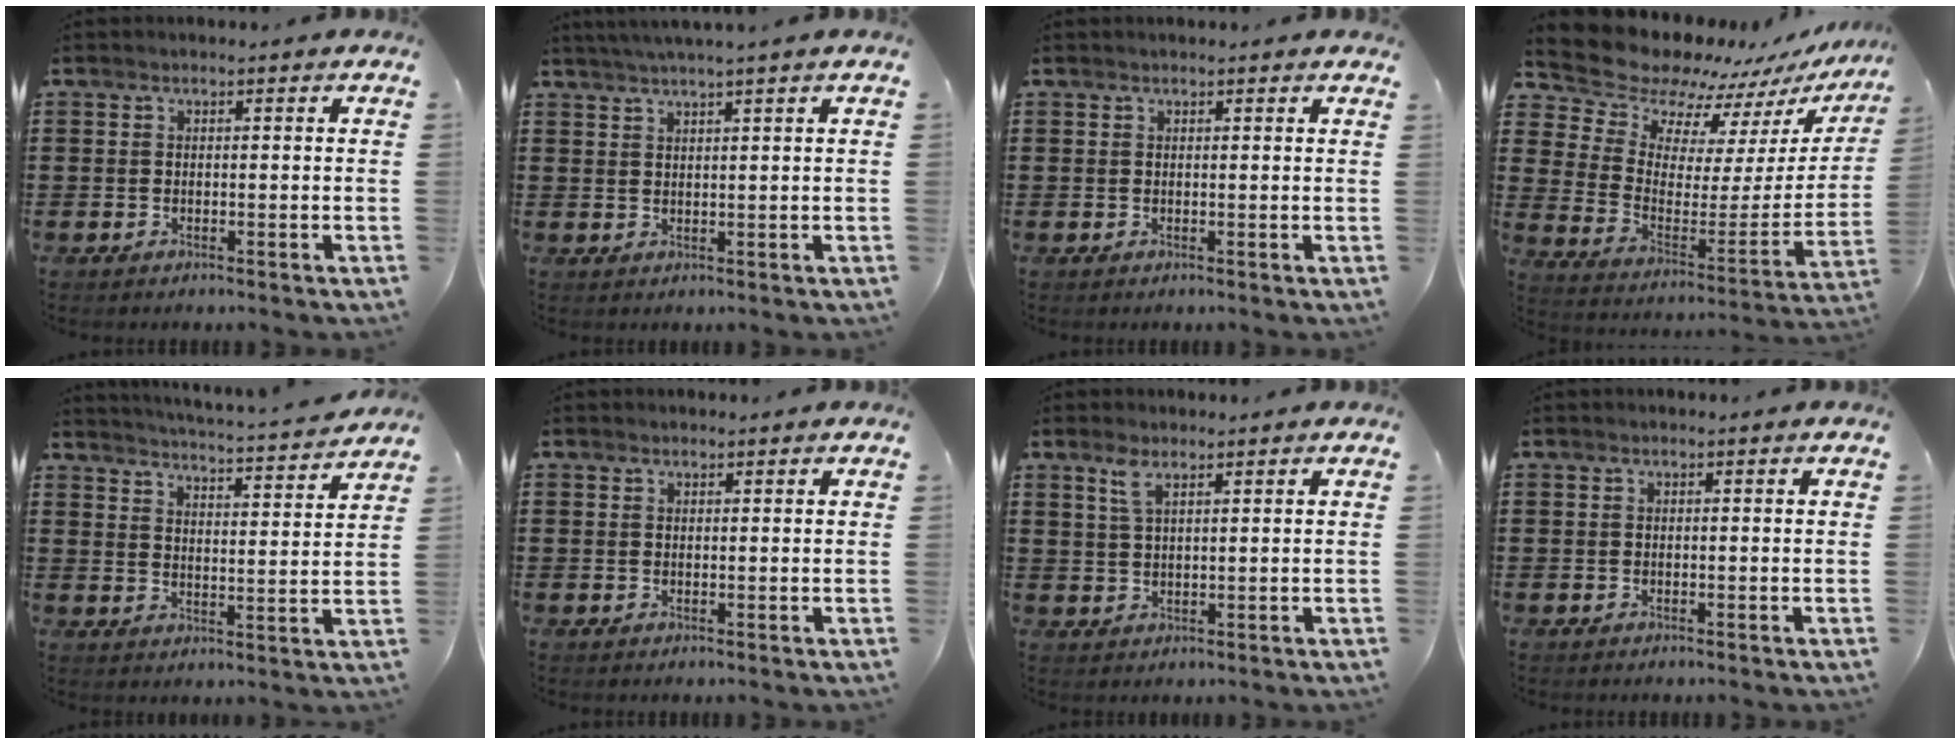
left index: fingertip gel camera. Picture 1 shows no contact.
{"total": 2.1, "force": [1.9, -0.7, 0.8], "torque": [-0.017, 0.000, 0.035]}
{"total": 0.7, "force": [0.7, 0.1, 0.2], "torque": [-0.005, 0.000, 0.014]}
{"total": 10.8, "force": [10.3, 3.1, 1.2], "torque": [-0.073, -0.092, 0.182]}
{"total": 3.7, "force": [3.6, -0.7, 0.8], "torque": [-0.034, -0.034, 0.056]}
{"total": 0.7, "force": [0.6, 0.3, 0.1], "torque": [-0.003, 0.001, 0.013]}
{"total": 3.1, "force": [2.1, 0.9, 2.0], "torque": [-0.048, 0.003, 0.039]}
{"total": 0.0}